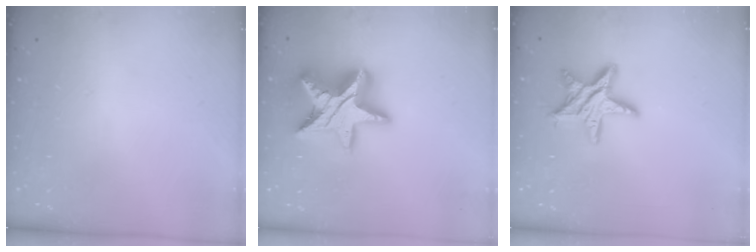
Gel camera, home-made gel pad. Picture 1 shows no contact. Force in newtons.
{"total": 19.4, "press": 19.4, "slide": 1.2}
{"total": 12.9, "press": 12.8, "slide": 1.0}